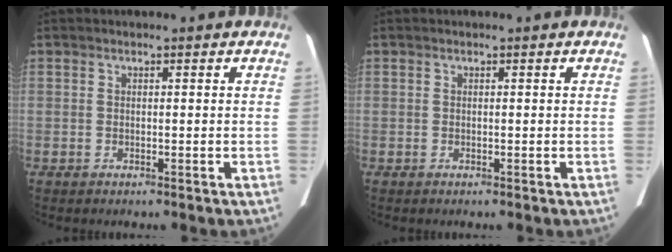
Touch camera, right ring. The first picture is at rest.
{"total": 0.0}